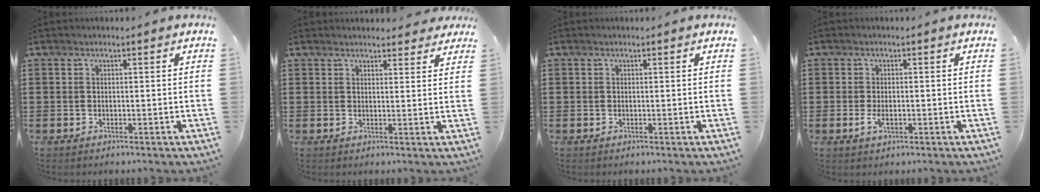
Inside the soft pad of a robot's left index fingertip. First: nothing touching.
{"total": 2.4, "force": [2.3, 0.6, 0.3], "torque": [-0.005, -0.004, 0.043]}
{"total": 0.0}
{"total": 2.1, "force": [-0.4, 1.0, 1.8], "torque": [-0.043, -0.003, -0.009]}